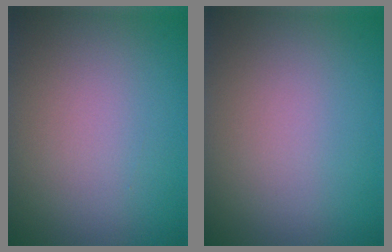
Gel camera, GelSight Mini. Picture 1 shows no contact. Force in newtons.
{"total": 0.0}